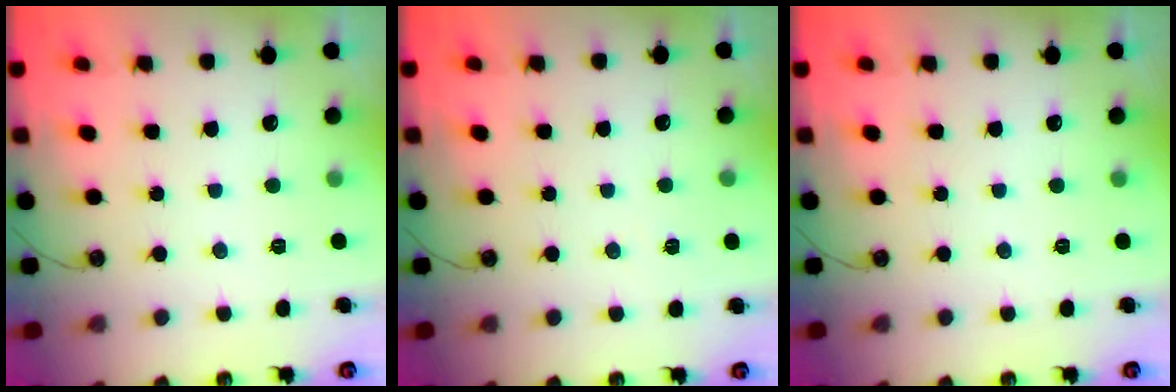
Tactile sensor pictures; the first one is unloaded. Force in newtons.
{"total": 5.3, "press": 3.1, "slide": 4.3}
{"total": 0.0}